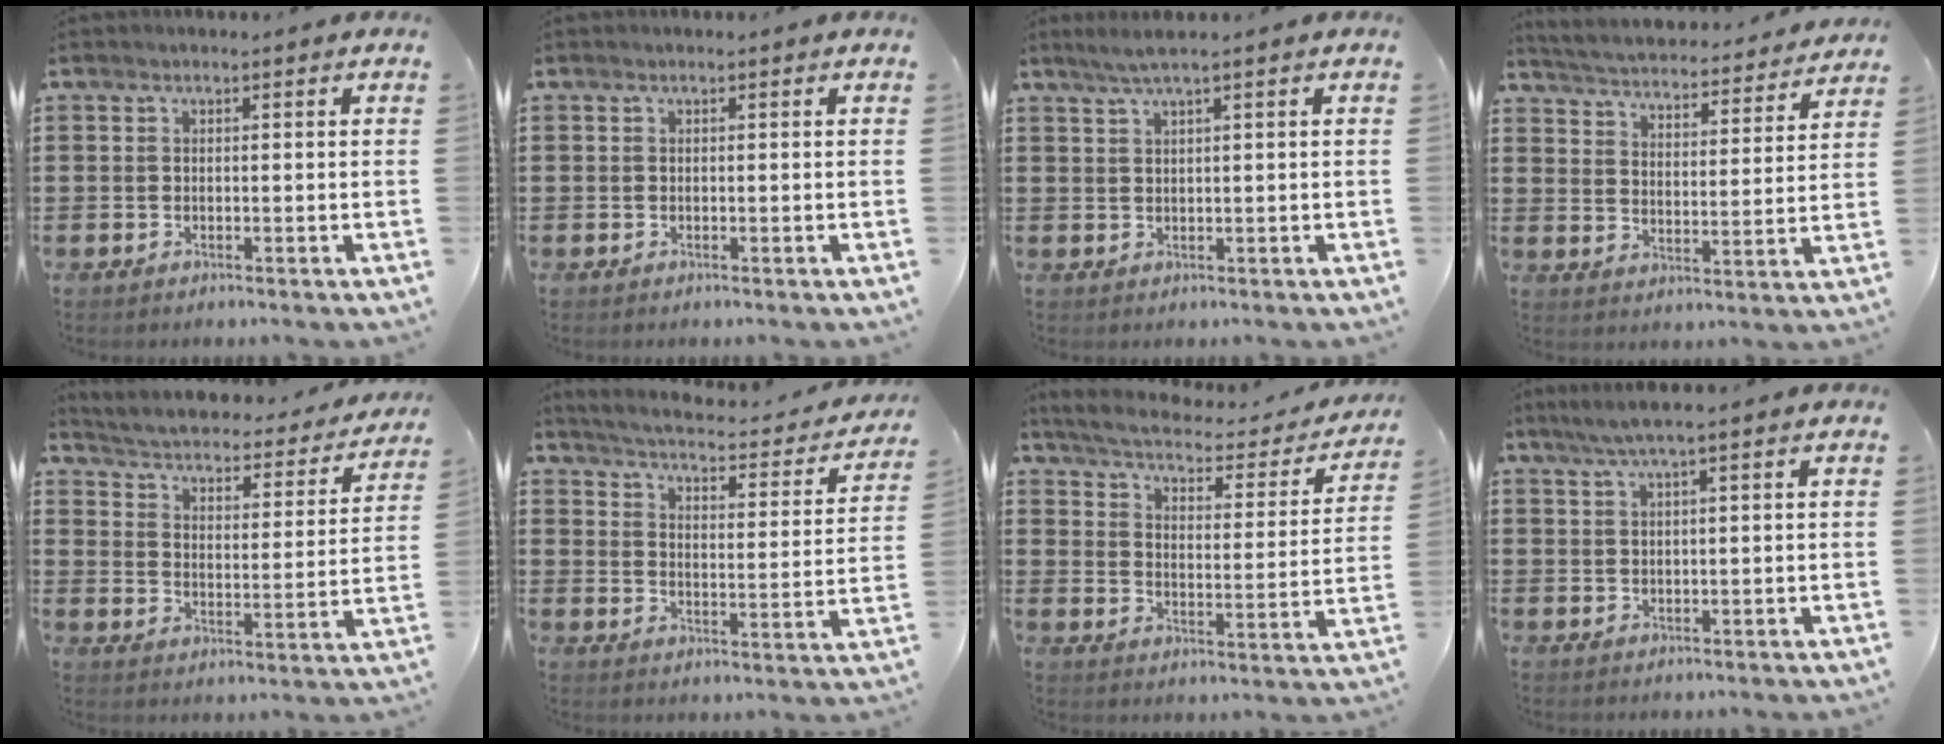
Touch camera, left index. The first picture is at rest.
{"total": 0.0}
{"total": 2.2, "force": [1.3, -0.2, 1.8], "torque": [-0.035, 0.000, 0.024]}
{"total": 3.6, "force": [3.5, -0.3, 0.2], "torque": [-0.027, -0.035, 0.052]}
{"total": 2.3, "force": [2.1, 0.0, 0.9], "torque": [-0.033, -0.028, 0.023]}
{"total": 3.1, "force": [2.8, -0.2, 1.2], "torque": [-0.042, -0.028, 0.037]}
{"total": 3.5, "force": [3.2, 0.3, 1.4], "torque": [-0.048, -0.025, 0.046]}
{"total": 2.7, "force": [1.6, -0.2, 2.1], "torque": [-0.042, 0.001, 0.029]}